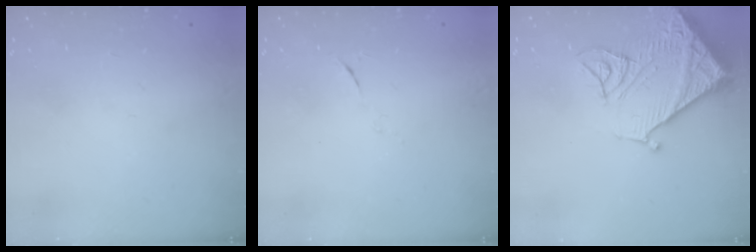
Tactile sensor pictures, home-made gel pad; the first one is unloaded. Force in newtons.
{"total": 5.2, "press": 5.1, "slide": 1.2}
{"total": 18.4, "press": 18.3, "slide": 2.4}